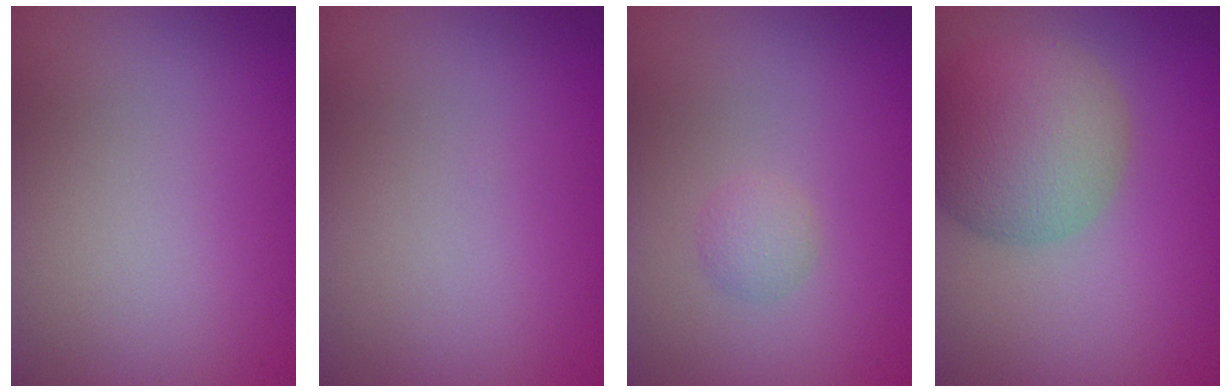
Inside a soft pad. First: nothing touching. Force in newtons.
{"total": 0.0}
{"total": 1.1, "press": 1.1, "slide": 0.0}
{"total": 7.8, "press": 7.8, "slide": 0.3}